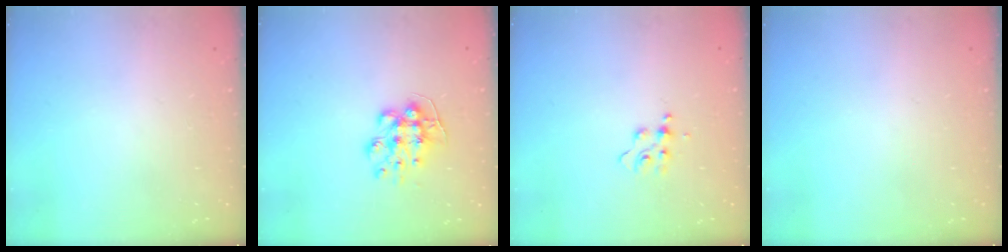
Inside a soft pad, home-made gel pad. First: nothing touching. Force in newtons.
{"total": 9.0, "press": 9.0, "slide": 0.2}
{"total": 7.3, "press": 7.3, "slide": 0.7}
{"total": 0.0}